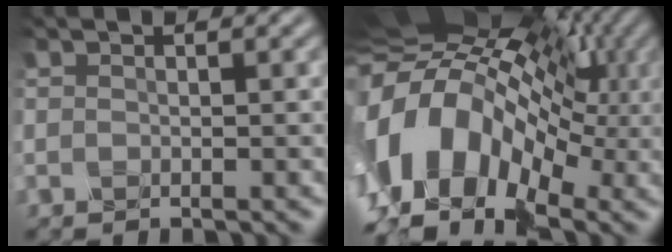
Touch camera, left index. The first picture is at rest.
{"total": 14.3, "force": [-1.6, 11.3, 8.6], "torque": [-0.191, 0.019, -0.041]}